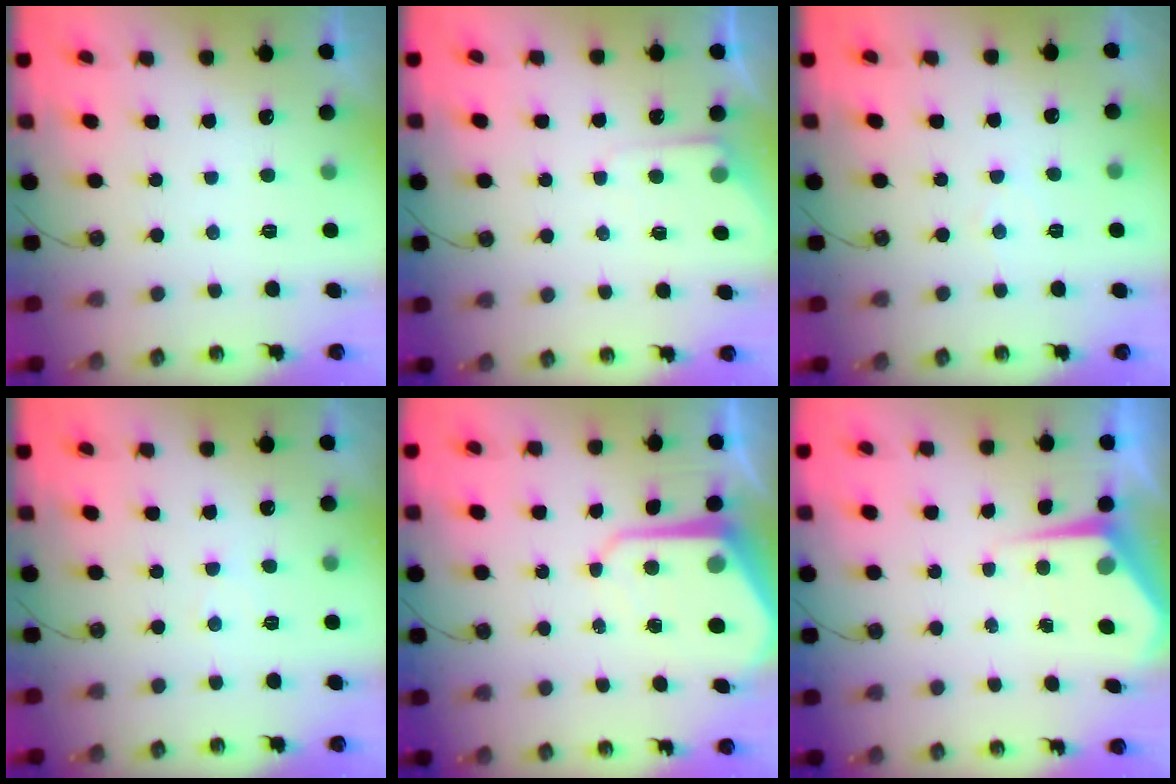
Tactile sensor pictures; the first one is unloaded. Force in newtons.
{"total": 3.9, "press": 3.9, "slide": 0.5}
{"total": 3.7, "press": 3.7, "slide": 0.5}
{"total": 4.0, "press": 3.9, "slide": 0.7}
{"total": 9.0, "press": 9.0, "slide": 0.5}
{"total": 4.9, "press": 4.9, "slide": 0.3}